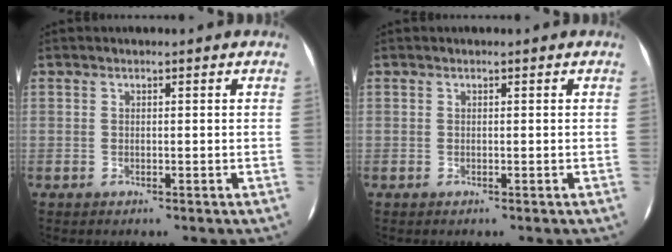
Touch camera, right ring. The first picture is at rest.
{"total": 0.0}